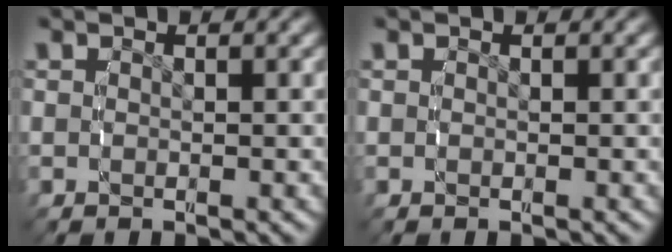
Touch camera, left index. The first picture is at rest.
{"total": 0.0}